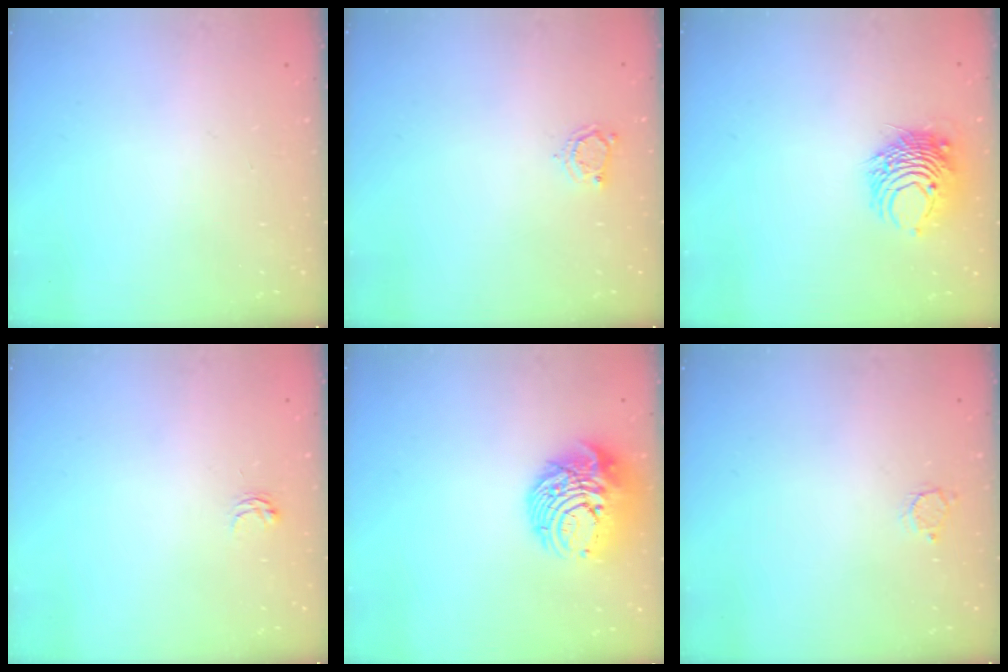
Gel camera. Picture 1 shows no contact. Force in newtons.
{"total": 3.7, "press": 3.6, "slide": 0.4}
{"total": 8.2, "press": 8.2, "slide": 0.4}
{"total": 2.9, "press": 2.9, "slide": 0.4}
{"total": 12.1, "press": 12.0, "slide": 1.0}
{"total": 2.8, "press": 2.8, "slide": 0.3}